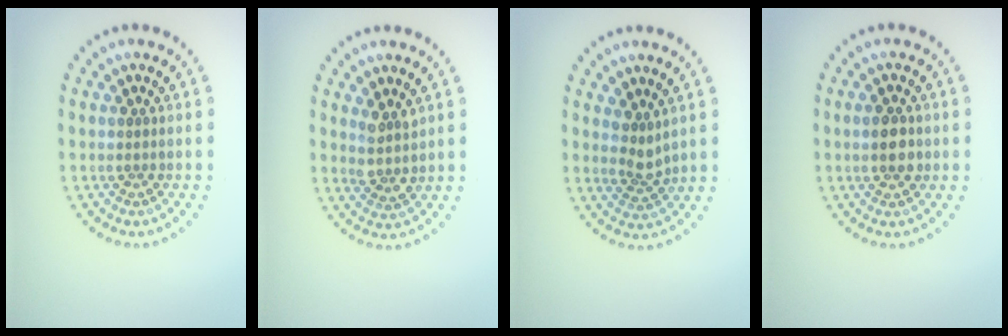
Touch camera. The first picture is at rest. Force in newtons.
{"total": 2.0, "press": 1.6, "slide": 1.2}
{"total": 2.0, "press": 1.4, "slide": 1.4}
{"total": 2.8, "press": 2.8, "slide": 0.0}